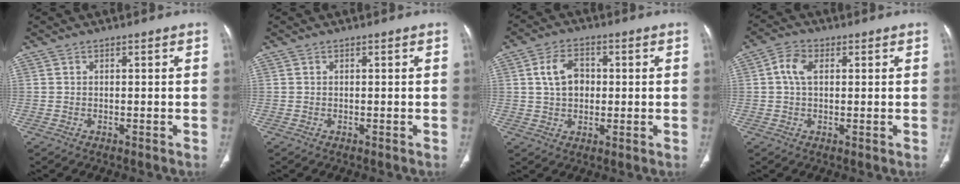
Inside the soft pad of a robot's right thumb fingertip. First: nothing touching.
{"total": 0.0}
{"total": 7.1, "force": [1.1, 4.9, 5.0], "torque": [-0.074, 0.007, 0.019]}
{"total": 4.5, "force": [1.1, 2.7, 3.4], "torque": [-0.070, 0.007, 0.016]}